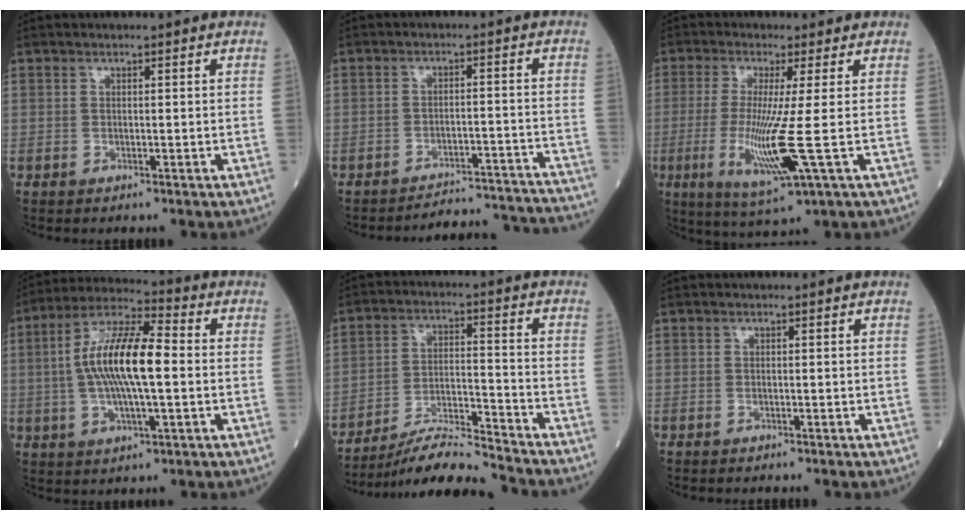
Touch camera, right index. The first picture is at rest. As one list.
[{"total": 13.6, "force": [-13.6, 0.6, 0.4], "torque": [0.021, 0.027, -0.166]}, {"total": 10.2, "force": [-1.7, -1.0, 10.0], "torque": [-0.211, -0.035, -0.032]}, {"total": 13.3, "force": [0.0, 3.1, 13.0], "torque": [-0.253, 0.016, -0.003]}, {"total": 10.2, "force": [-9.7, -1.3, 2.7], "torque": [-0.045, 0.001, -0.175]}, {"total": 0.0}]